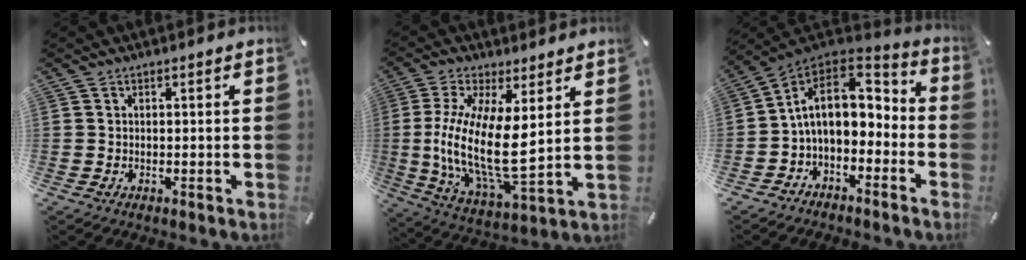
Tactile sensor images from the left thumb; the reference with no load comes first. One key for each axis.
{"total": 16.9, "fx": 1.6, "fy": 6.2, "fz": 15.6, "tx": -0.334, "ty": -0.030, "tz": 0.029}
{"total": 14.2, "fx": 0.9, "fy": 9.6, "fz": 10.3, "tx": -0.181, "ty": 0.001, "tz": 0.018}